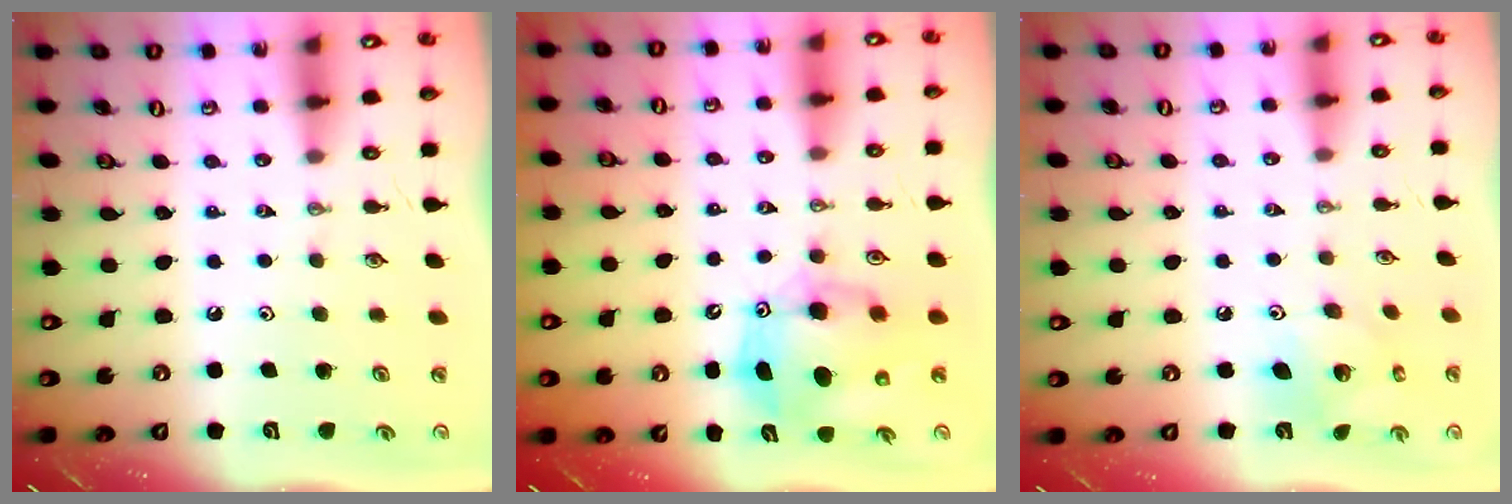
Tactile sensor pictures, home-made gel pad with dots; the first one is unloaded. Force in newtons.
{"total": 9.4, "press": 9.1, "slide": 2.4}
{"total": 8.9, "press": 8.9, "slide": 0.2}